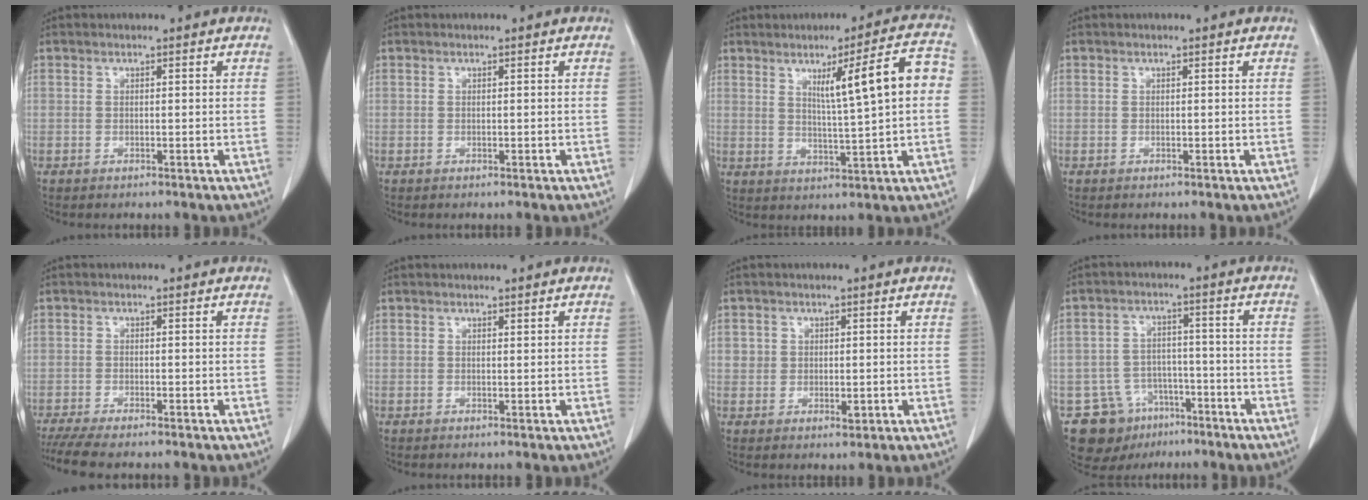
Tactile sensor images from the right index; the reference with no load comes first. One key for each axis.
{"total": 0.0}
{"total": 10.9, "fx": 2.4, "fy": 0.2, "fz": 10.7, "tx": -0.156, "ty": 0.011, "tz": 0.037}
{"total": 0.0}
{"total": 3.8, "fx": -2.7, "fy": 0.1, "fz": 2.6, "tx": -0.048, "ty": -0.011, "tz": -0.054}
{"total": 0.7, "fx": 0.6, "fy": 0.0, "fz": 0.3, "tx": -0.002, "ty": -0.006, "tz": 0.008}
{"total": 2.5, "fx": 0.4, "fy": 2.2, "fz": 1.2, "tx": -0.010, "ty": -0.002, "tz": 0.002}
{"total": 9.2, "fx": -5.3, "fy": 7.3, "fz": 1.7, "tx": -0.030, "ty": 0.028, "tz": -0.076}